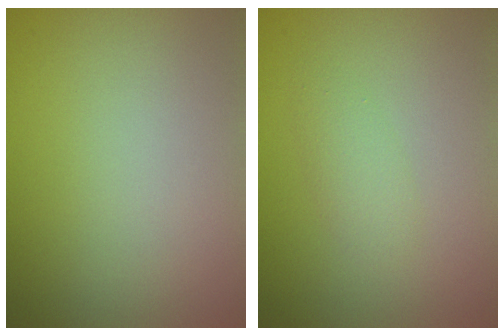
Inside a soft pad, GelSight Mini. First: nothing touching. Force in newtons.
{"total": 1.5, "press": 1.5, "slide": 0.1}